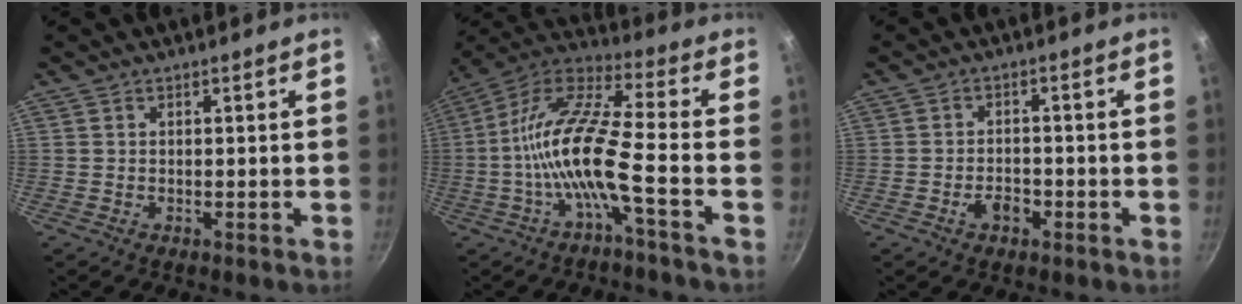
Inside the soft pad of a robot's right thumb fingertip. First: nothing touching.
{"total": 15.1, "force": [-4.0, 2.4, 14.4], "torque": [-0.283, 0.042, -0.094]}
{"total": 3.7, "force": [-1.7, 2.3, 2.4], "torque": [-0.030, 0.015, -0.029]}